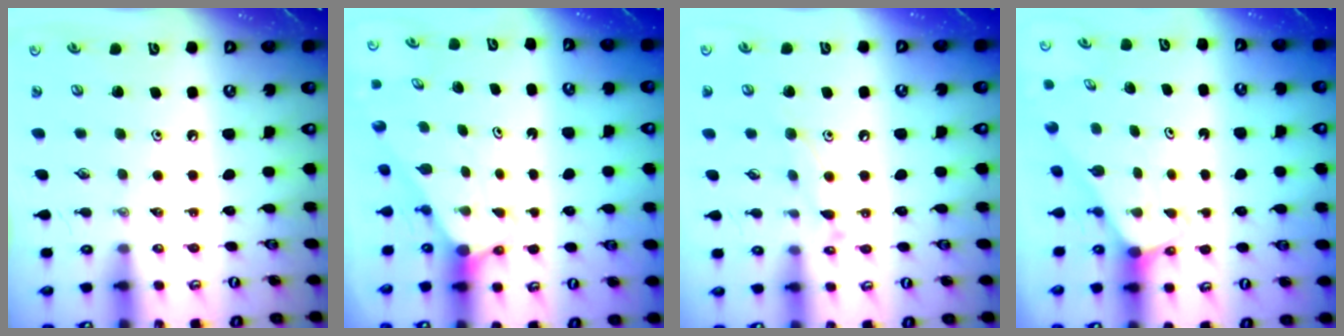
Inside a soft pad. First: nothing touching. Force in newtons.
{"total": 2.8, "press": 2.8, "slide": 0.0}
{"total": 9.9, "press": 9.9, "slide": 0.7}
{"total": 2.1, "press": 2.1, "slide": 0.1}